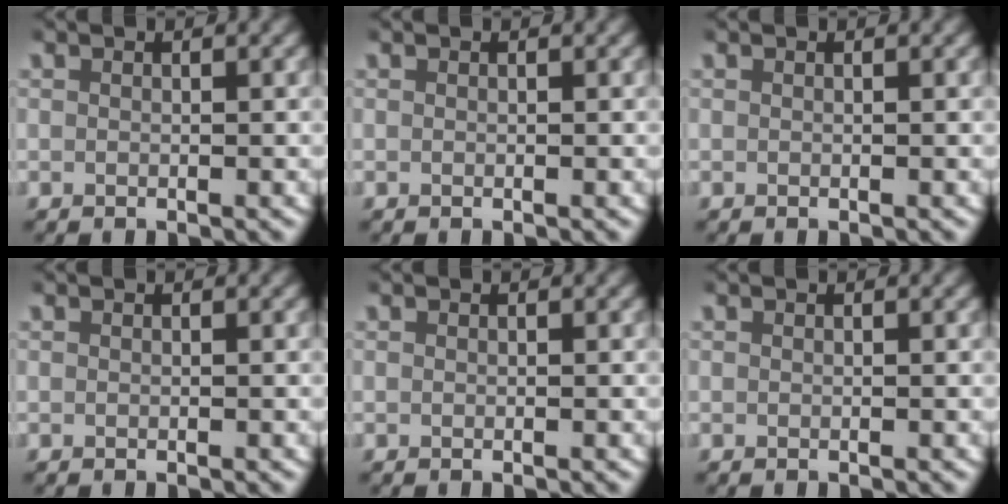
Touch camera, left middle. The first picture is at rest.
{"total": 0.0}
{"total": 0.0}
{"total": 0.0}
{"total": 0.0}
{"total": 0.0}